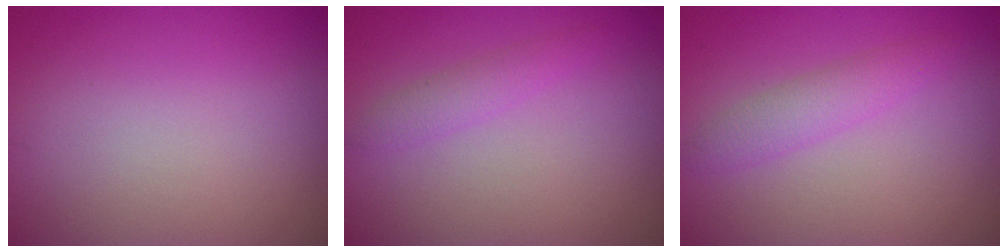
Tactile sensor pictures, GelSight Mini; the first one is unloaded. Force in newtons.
{"total": 1.5, "press": 1.5, "slide": 0.1}
{"total": 2.1, "press": 2.1, "slide": 0.0}